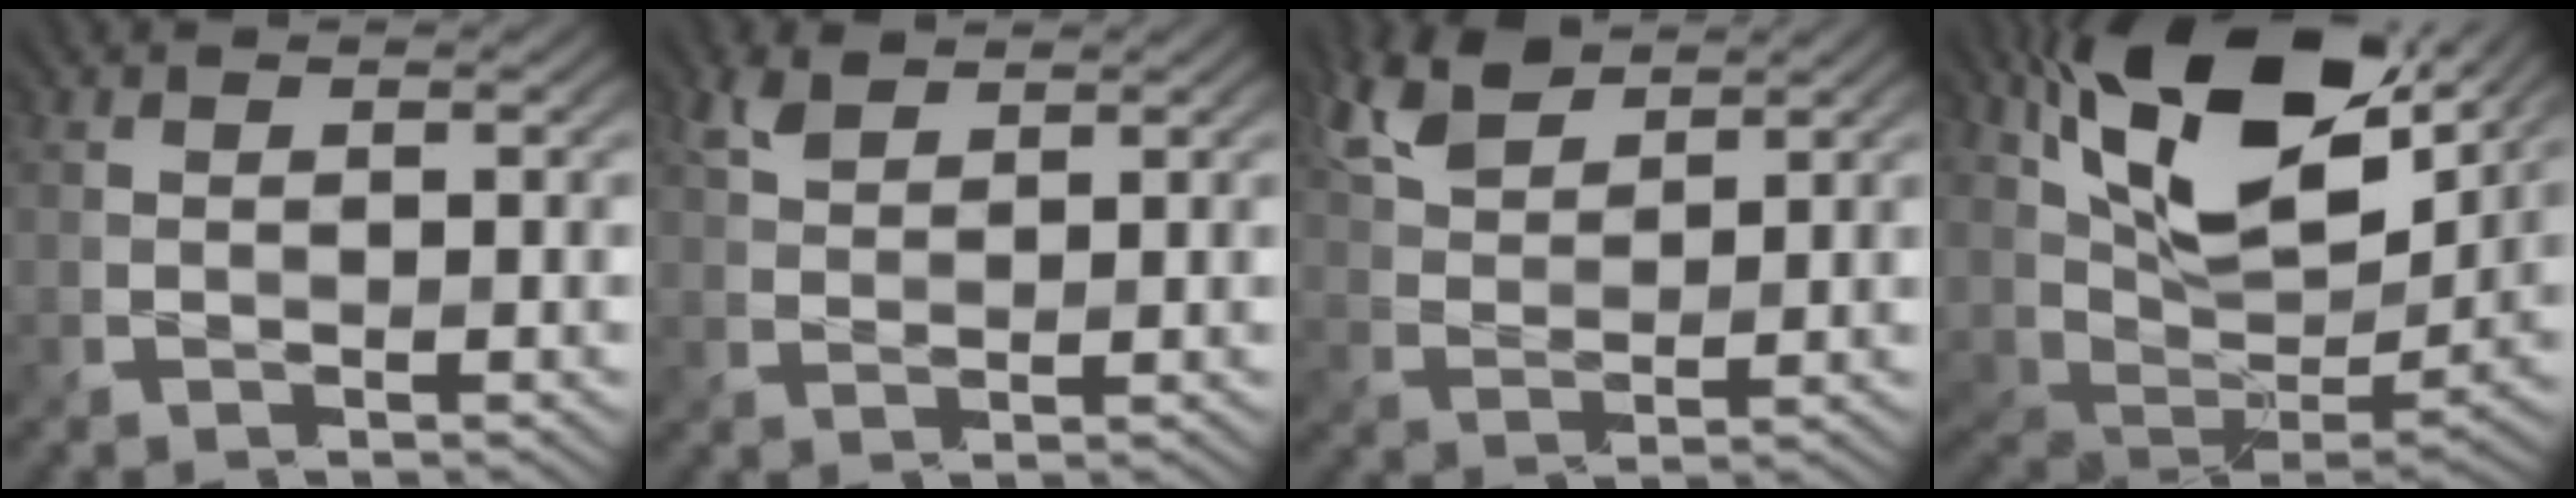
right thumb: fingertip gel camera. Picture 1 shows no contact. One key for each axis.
{"total": 2.8, "fx": 1.9, "fy": 1.3, "fz": 1.6, "tx": -0.042, "ty": 0.005, "tz": 0.043}
{"total": 6.8, "fx": 4.4, "fy": 3.2, "fz": 4.0, "tx": -0.103, "ty": 0.014, "tz": 0.092}
{"total": 18.3, "fx": 9.4, "fy": 9.2, "fz": 12.7, "tx": -0.256, "ty": 0.012, "tz": 0.167}